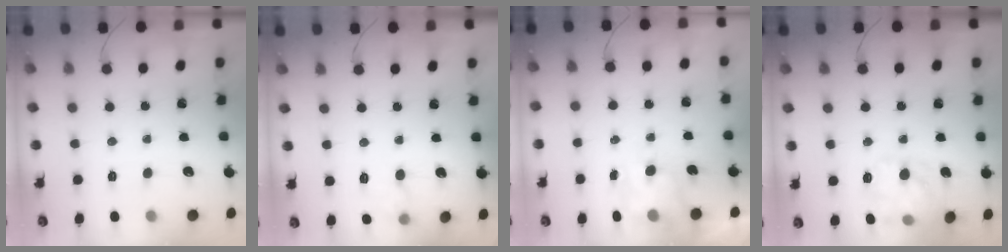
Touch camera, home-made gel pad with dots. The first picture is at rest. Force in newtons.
{"total": 9.1, "press": 8.9, "slide": 1.5}
{"total": 4.9, "press": 4.9, "slide": 0.6}
{"total": 14.8, "press": 14.8, "slide": 0.8}